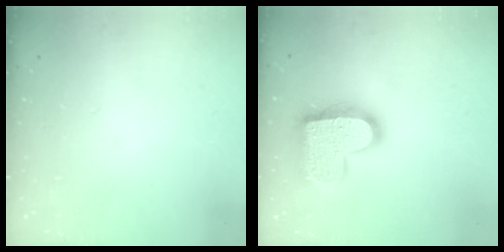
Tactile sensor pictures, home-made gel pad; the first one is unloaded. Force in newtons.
{"total": 18.1, "press": 18.1, "slide": 1.1}